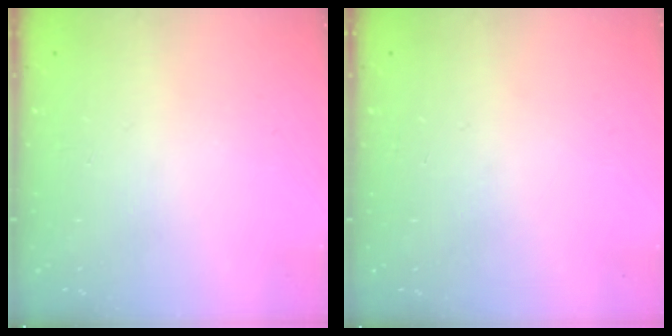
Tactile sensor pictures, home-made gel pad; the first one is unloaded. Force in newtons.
{"total": 0.0}